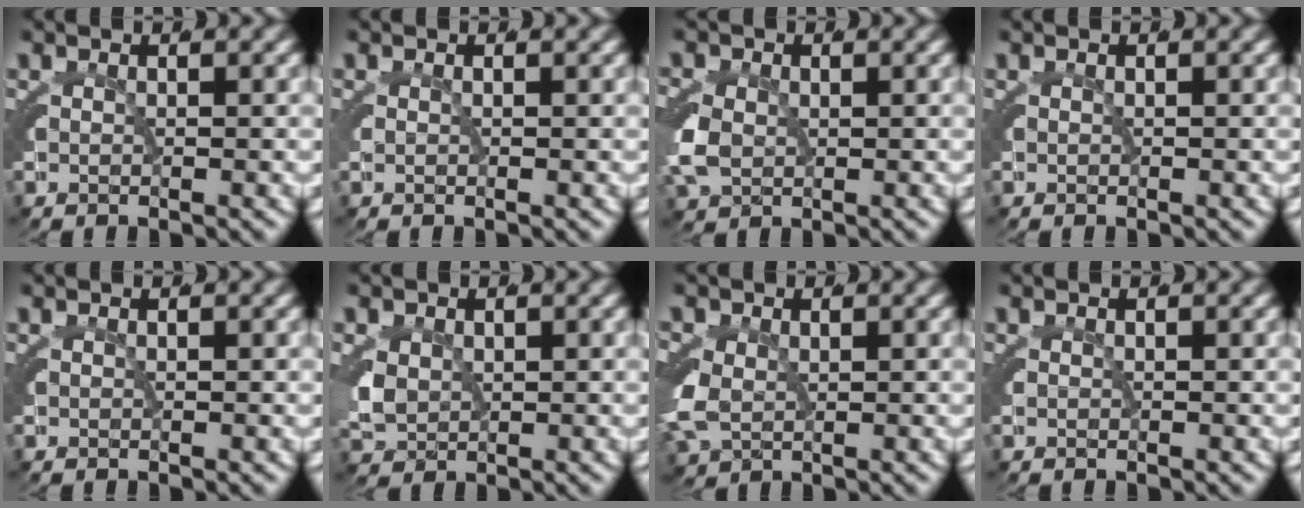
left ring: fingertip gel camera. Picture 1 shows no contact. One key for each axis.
{"total": 0.0}
{"total": 2.6, "fx": -0.4, "fy": 2.1, "fz": 1.5, "tx": -0.057, "ty": -0.021, "tz": 0.009}
{"total": 0.0}
{"total": 0.0}
{"total": 3.2, "fx": -0.1, "fy": 2.8, "fz": 1.5, "tx": -0.057, "ty": -0.024, "tz": 0.016}
{"total": 3.5, "fx": -0.4, "fy": 3.0, "fz": 1.7, "tx": -0.072, "ty": -0.029, "tz": 0.014}
{"total": 0.0}